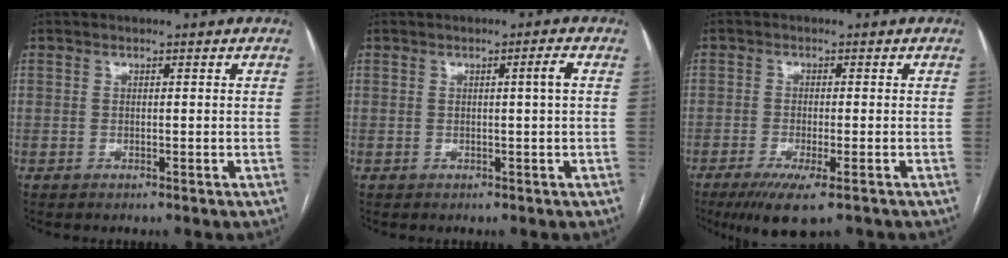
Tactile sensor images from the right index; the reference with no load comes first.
{"total": 1.6, "force": [0.2, -0.5, 1.6], "torque": [-0.024, 0.000, 0.004]}
{"total": 7.2, "force": [-4.8, 1.0, 5.3], "torque": [-0.084, -0.019, -0.073]}